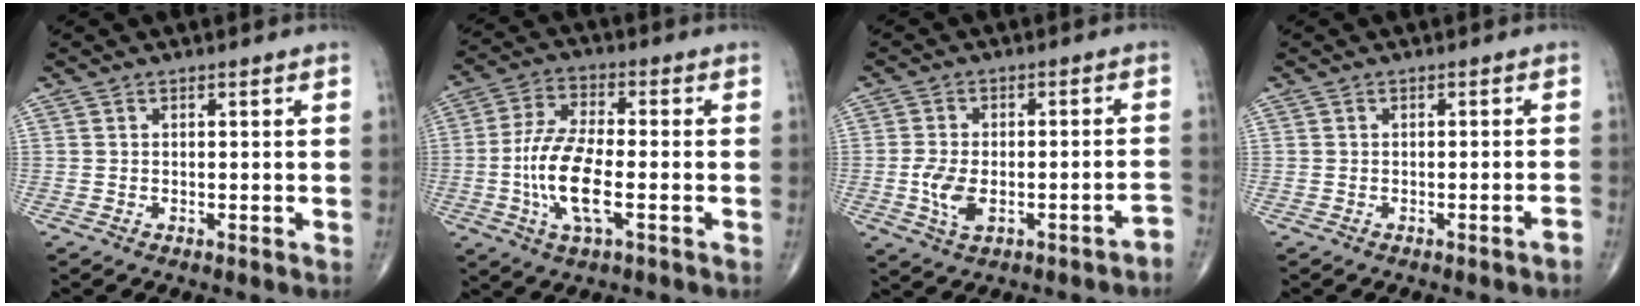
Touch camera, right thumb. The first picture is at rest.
{"total": 11.8, "force": [-2.6, 4.4, 10.6], "torque": [-0.223, 0.012, -0.051]}
{"total": 7.6, "force": [-3.1, 3.9, 5.8], "torque": [-0.089, 0.035, -0.042]}
{"total": 1.2, "force": [-1.0, 0.0, 0.7], "torque": [-0.015, 0.011, -0.012]}